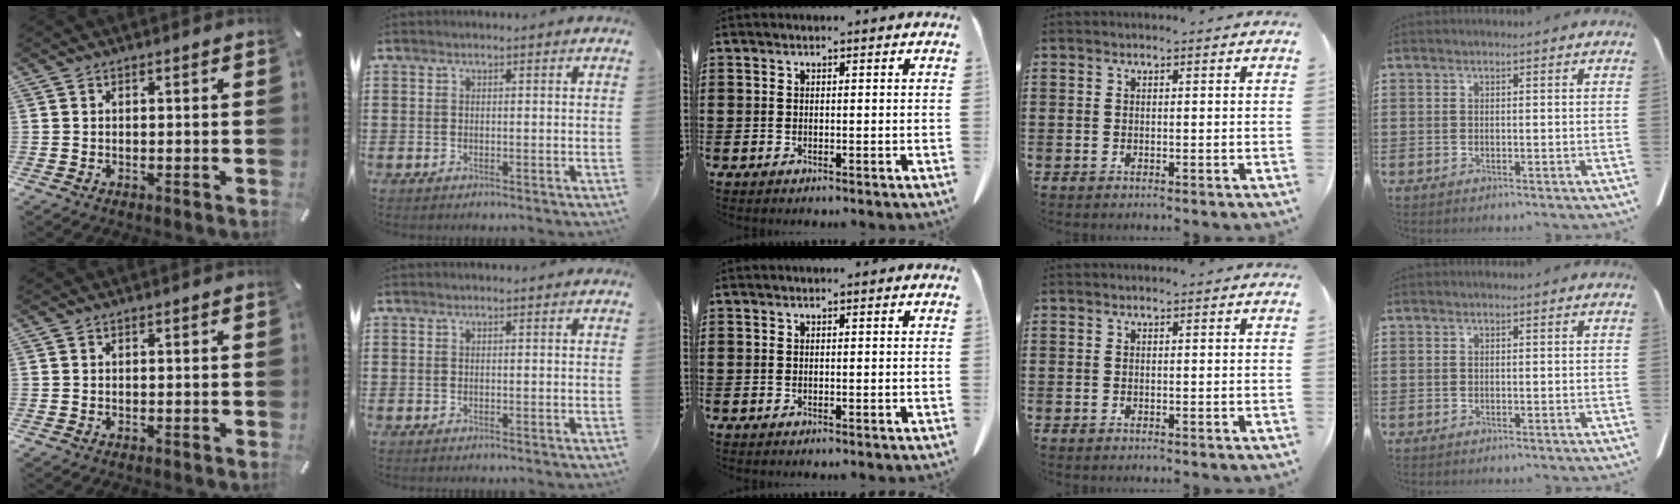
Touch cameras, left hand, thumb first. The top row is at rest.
{}